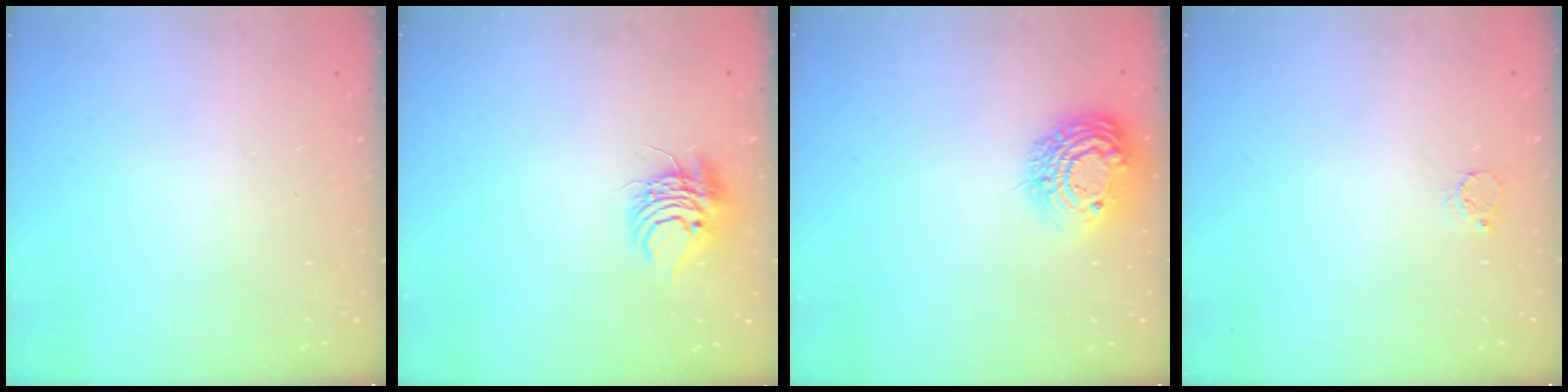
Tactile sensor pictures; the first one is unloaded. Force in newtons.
{"total": 7.5, "press": 7.5, "slide": 0.4}
{"total": 13.7, "press": 13.6, "slide": 1.1}
{"total": 3.4, "press": 3.4, "slide": 0.3}